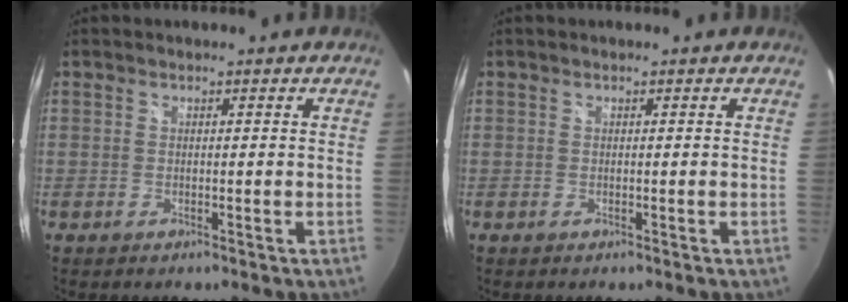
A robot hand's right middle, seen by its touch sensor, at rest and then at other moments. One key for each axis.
{"total": 0.0}